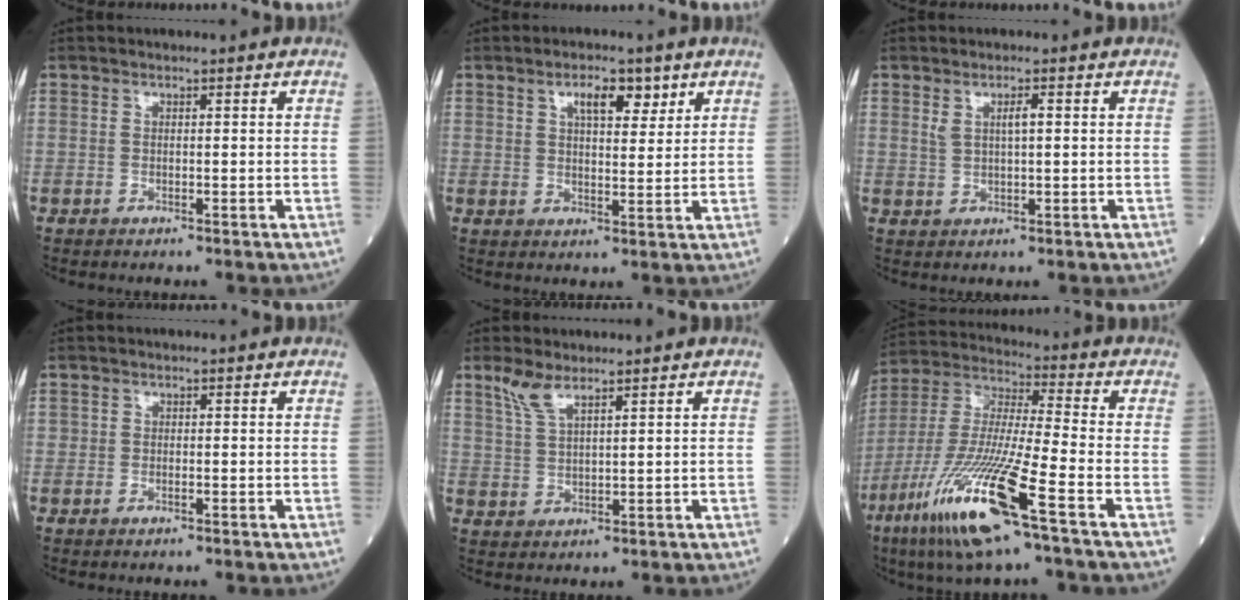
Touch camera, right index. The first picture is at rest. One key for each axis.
{"total": 5.3, "fx": 3.0, "fy": 2.0, "fz": 3.9, "tx": -0.064, "ty": 0.004, "tz": 0.048}
{"total": 2.5, "fx": 0.9, "fy": 0.6, "fz": 2.3, "tx": -0.045, "ty": 0.004, "tz": 0.019}
{"total": 0.6, "fx": -0.2, "fy": 0.3, "fz": 0.5, "tx": -0.009, "ty": -0.001, "tz": -0.004}
{"total": 4.0, "fx": 3.0, "fy": 0.8, "fz": 2.5, "tx": -0.065, "ty": 0.006, "tz": 0.067}
{"total": 18.0, "fx": -9.0, "fy": 0.6, "fz": 15.5, "tx": -0.345, "ty": -0.044, "tz": -0.177}